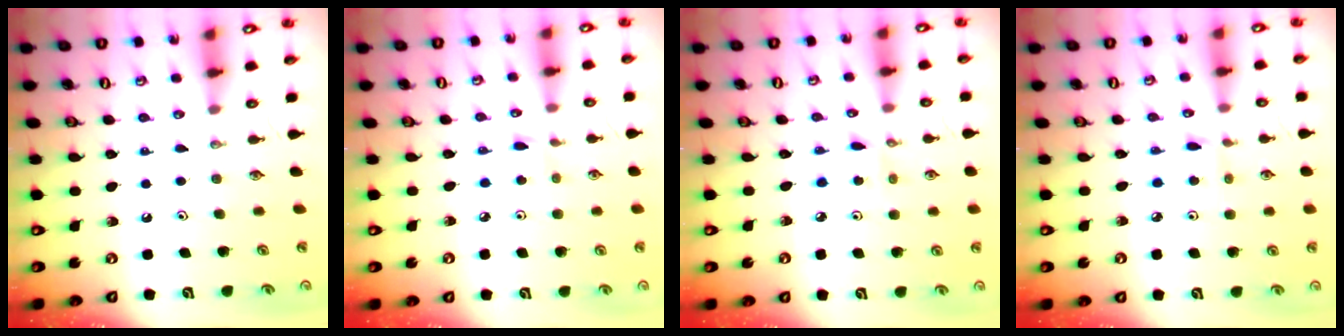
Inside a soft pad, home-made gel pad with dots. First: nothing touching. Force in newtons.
{"total": 2.8, "press": 2.7, "slide": 0.4}
{"total": 2.9, "press": 2.9, "slide": 0.3}
{"total": 2.5, "press": 2.5, "slide": 0.3}